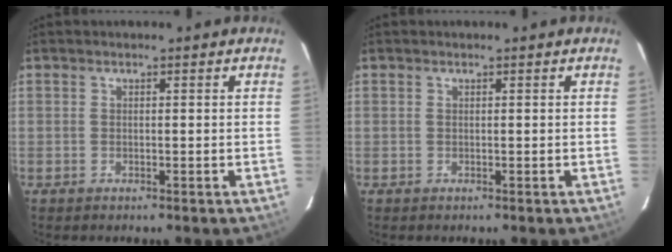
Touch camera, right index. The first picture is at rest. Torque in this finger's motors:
{"motor_torque": [0.20, 0.04, 0.03, 0.00]}